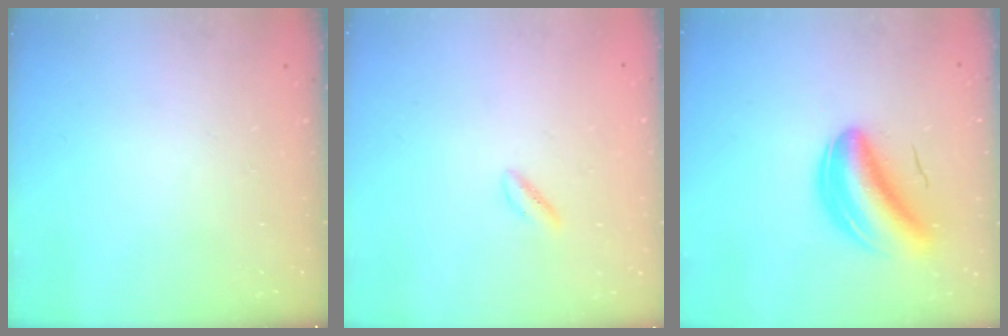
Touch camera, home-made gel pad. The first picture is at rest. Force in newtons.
{"total": 1.9, "press": 1.7, "slide": 1.0}
{"total": 9.2, "press": 8.8, "slide": 2.9}